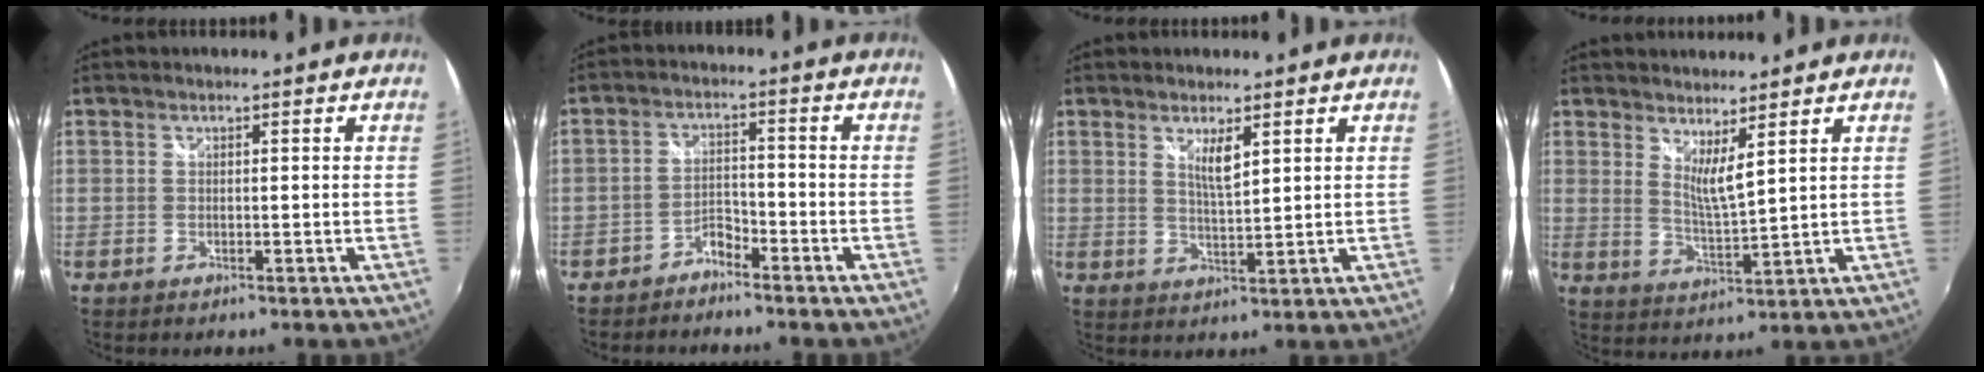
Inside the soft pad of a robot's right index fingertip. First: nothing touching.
{"total": 3.4, "force": [-3.0, 1.2, 1.0], "torque": [-0.028, 0.008, -0.056]}
{"total": 3.9, "force": [2.0, 0.7, 3.2], "torque": [-0.057, -0.007, 0.034]}
{"total": 5.1, "force": [3.8, 0.2, 3.5], "torque": [-0.059, -0.013, 0.062]}